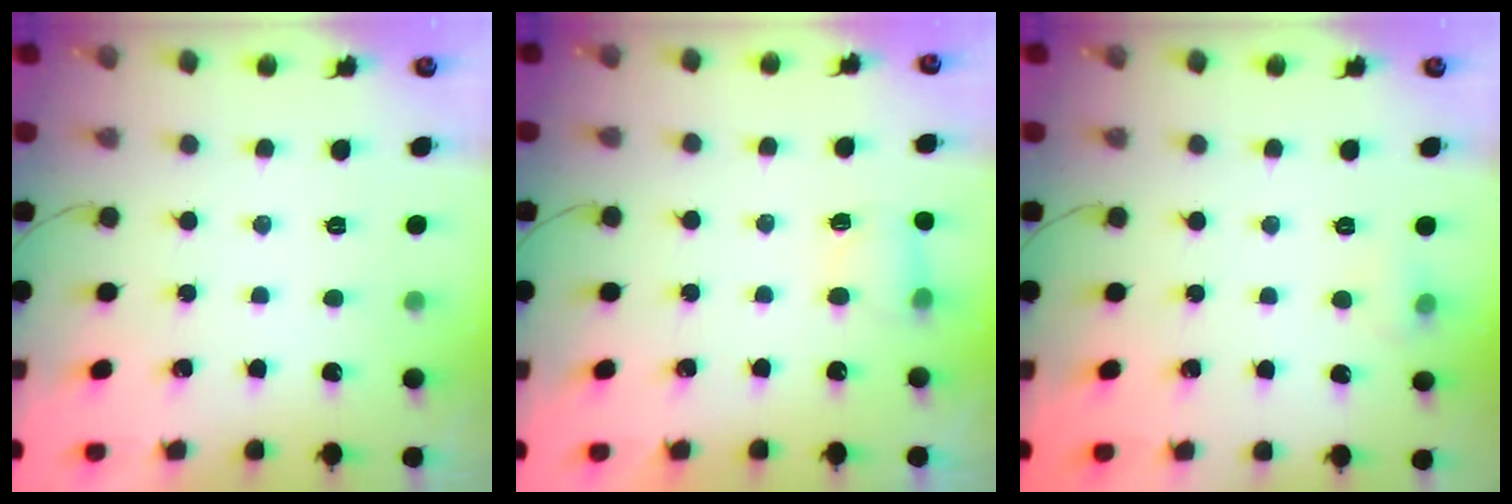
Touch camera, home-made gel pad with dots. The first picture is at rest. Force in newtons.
{"total": 5.3, "press": 5.1, "slide": 1.3}
{"total": 4.9, "press": 4.6, "slide": 1.6}